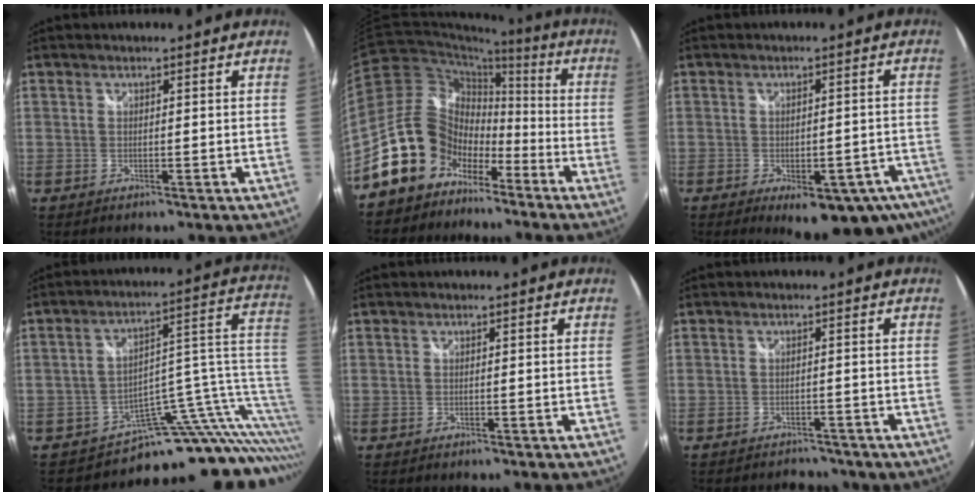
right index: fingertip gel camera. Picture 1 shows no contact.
{"total": 15.9, "force": [-9.7, 11.2, 5.6], "torque": [-0.119, 0.035, -0.164]}
{"total": 15.2, "force": [-9.5, 6.4, 9.9], "torque": [-0.128, -0.019, -0.107]}
{"total": 11.6, "force": [-6.9, 5.1, 7.8], "torque": [-0.078, 0.025, -0.115]}
{"total": 0.0}
{"total": 6.3, "force": [-5.3, 2.9, 1.8], "torque": [-0.039, -0.007, -0.064]}